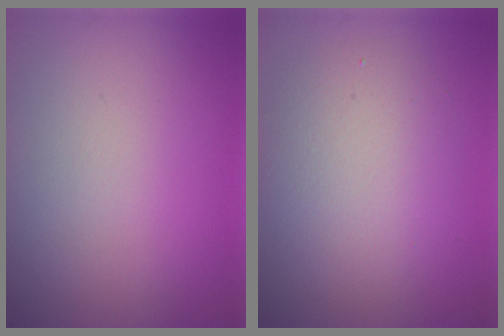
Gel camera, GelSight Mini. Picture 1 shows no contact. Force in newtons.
{"total": 4.6, "press": 4.6, "slide": 0.2}